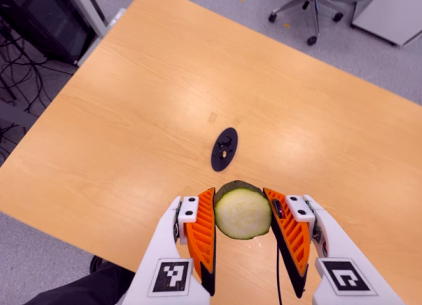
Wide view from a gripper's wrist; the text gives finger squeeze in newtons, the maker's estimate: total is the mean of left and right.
{"total": 11.9, "left": 11.9, "right": 11.8}